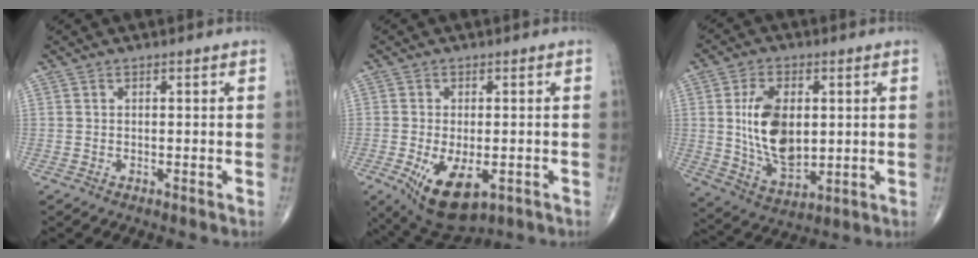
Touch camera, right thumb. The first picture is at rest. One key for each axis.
{"total": 10.8, "fx": -3.8, "fy": 5.4, "fz": 8.5, "tx": -0.138, "ty": -0.010, "tz": -0.048}
{"total": 13.9, "fx": 1.6, "fy": 8.2, "fz": 11.1, "tx": -0.184, "ty": -0.017, "tz": 0.038}